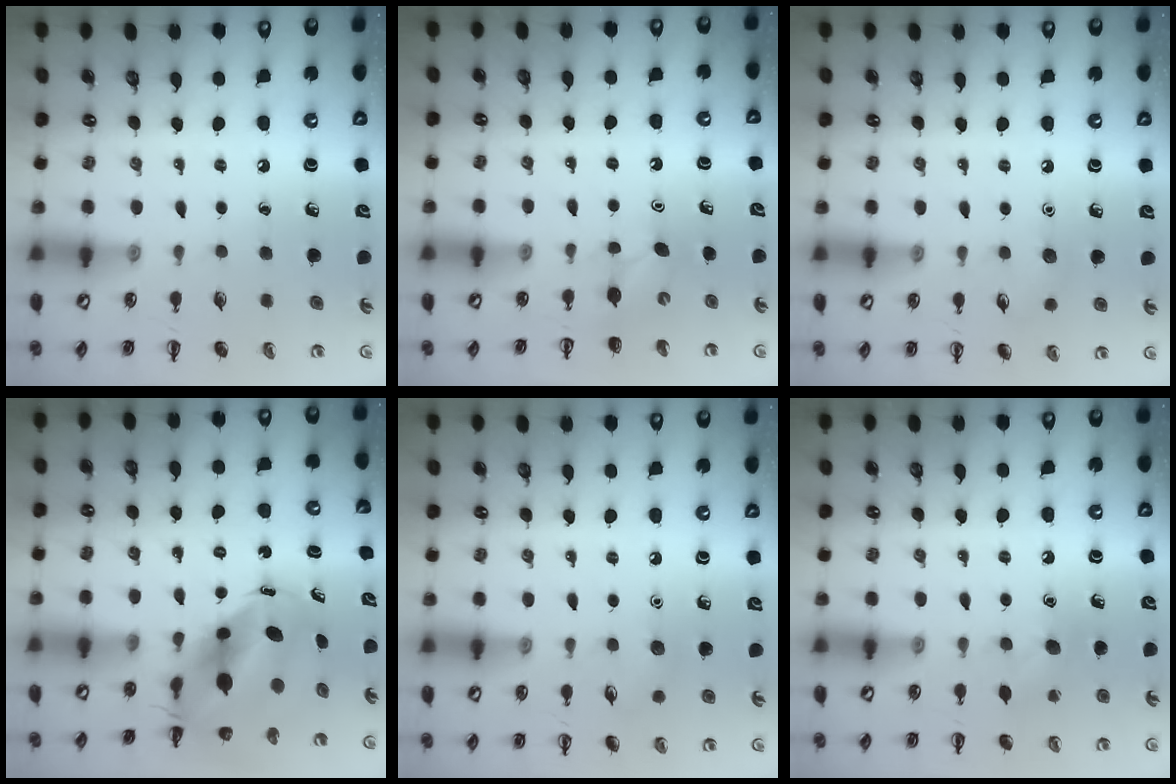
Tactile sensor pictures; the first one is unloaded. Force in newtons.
{"total": 3.5, "press": 3.3, "slide": 1.3}
{"total": 5.3, "press": 5.0, "slide": 1.5}
{"total": 7.9, "press": 7.5, "slide": 2.3}
{"total": 5.3, "press": 5.0, "slide": 1.5}
{"total": 7.3, "press": 7.1, "slide": 1.6}